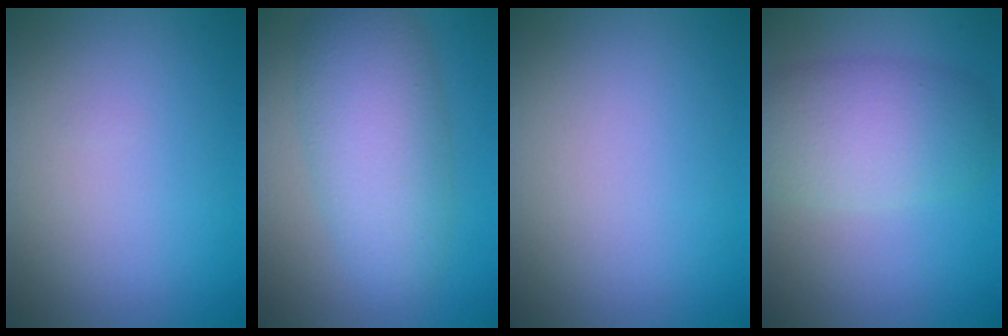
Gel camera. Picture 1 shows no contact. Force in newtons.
{"total": 6.9, "press": 6.9, "slide": 0.1}
{"total": 0.0}
{"total": 5.9, "press": 5.9, "slide": 0.3}